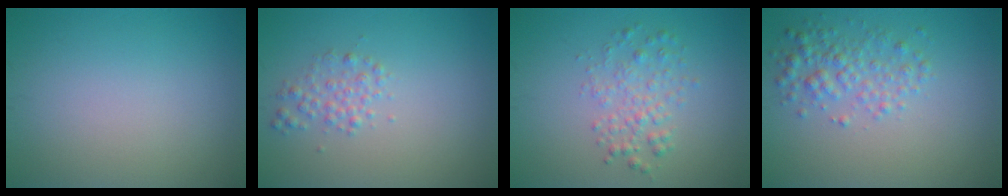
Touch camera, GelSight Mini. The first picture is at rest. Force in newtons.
{"total": 1.7, "press": 1.7, "slide": 0.0}
{"total": 2.5, "press": 2.5, "slide": 0.0}
{"total": 2.8, "press": 2.8, "slide": 0.1}